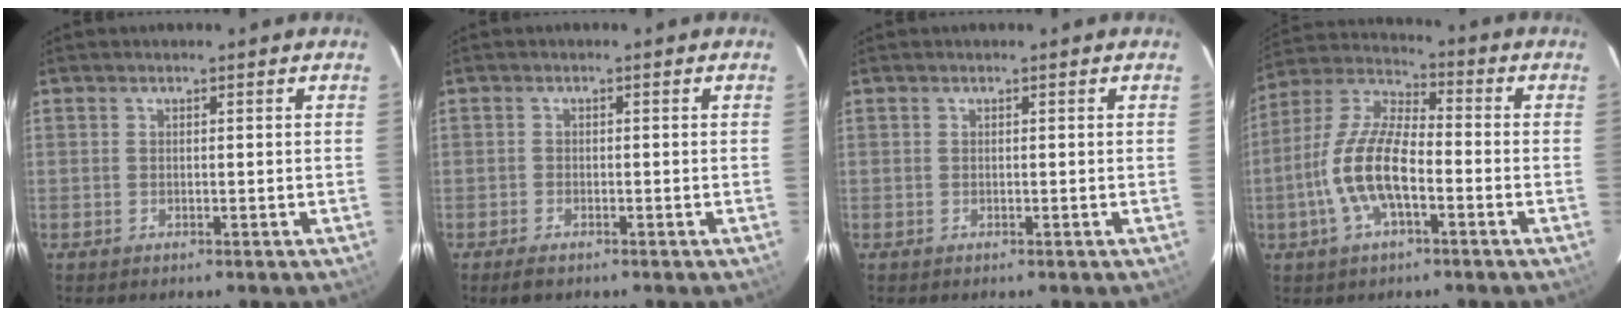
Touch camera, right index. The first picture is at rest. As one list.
[{"total": 2.2, "force": [-1.7, 0.8, 1.2], "torque": [-0.029, -0.005, -0.032]}, {"total": 0.0}, {"total": 13.1, "force": [-4.1, 4.8, 11.5], "torque": [-0.244, 0.001, -0.081]}]